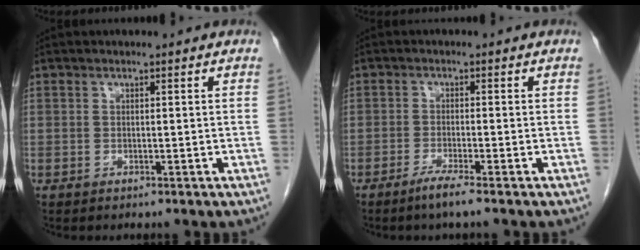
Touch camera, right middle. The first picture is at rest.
{"total": 2.8, "force": [-2.0, -0.5, 1.9], "torque": [-0.042, -0.007, -0.042]}